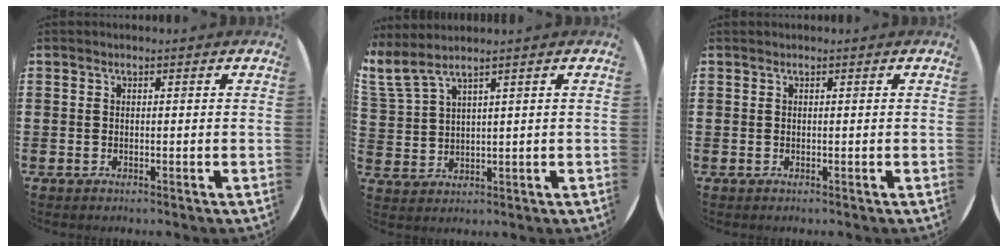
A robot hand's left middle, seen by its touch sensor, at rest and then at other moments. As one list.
[{"total": 3.4, "force": [2.7, 0.4, 2.0], "torque": [-0.048, -0.007, 0.047]}, {"total": 0.0}]